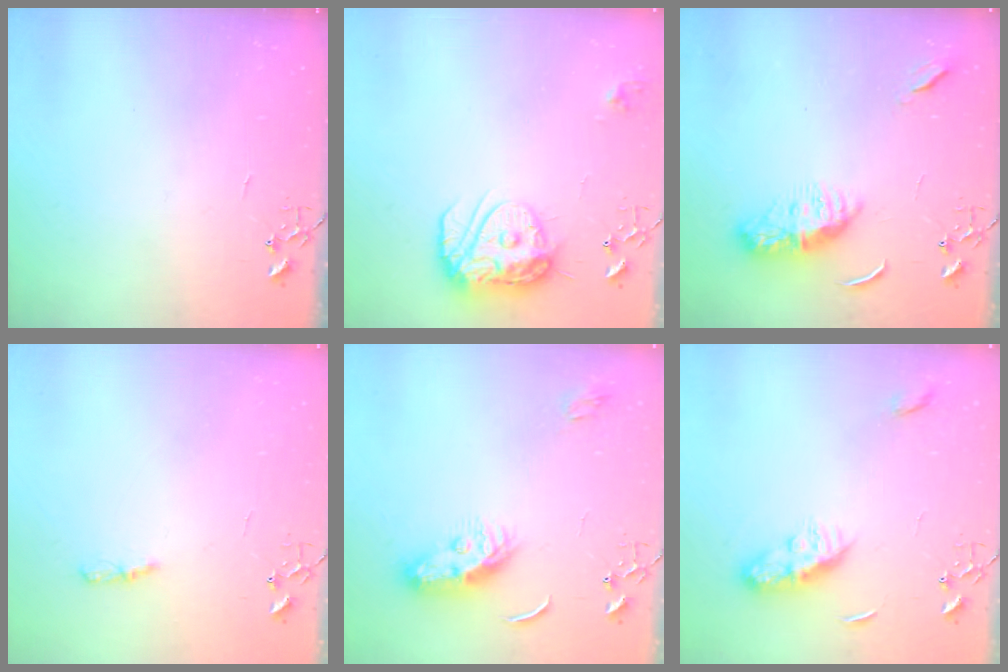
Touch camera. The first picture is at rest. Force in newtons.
{"total": 14.6, "press": 14.5, "slide": 1.5}
{"total": 10.1, "press": 10.1, "slide": 0.6}
{"total": 4.8, "press": 4.8, "slide": 0.5}
{"total": 10.6, "press": 10.6, "slide": 0.0}
{"total": 8.5, "press": 8.4, "slide": 0.3}